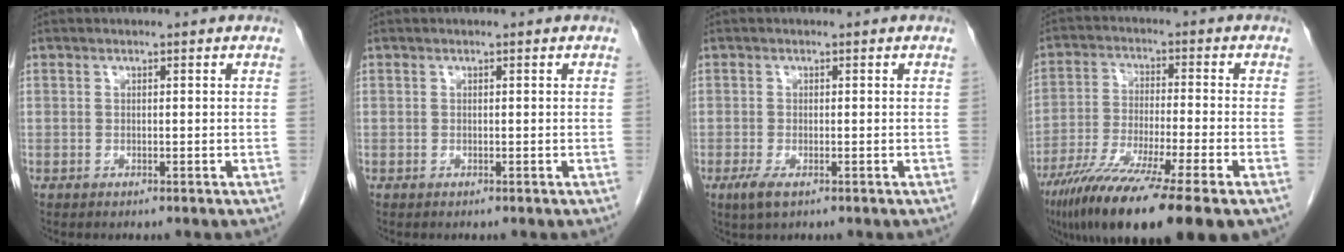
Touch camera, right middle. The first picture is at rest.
{"total": 0.0}
{"total": 2.3, "force": [-1.2, 0.7, 1.9], "torque": [-0.043, -0.006, -0.022]}
{"total": 17.2, "force": [-11.4, 0.6, 12.8], "torque": [-0.210, -0.047, -0.191]}